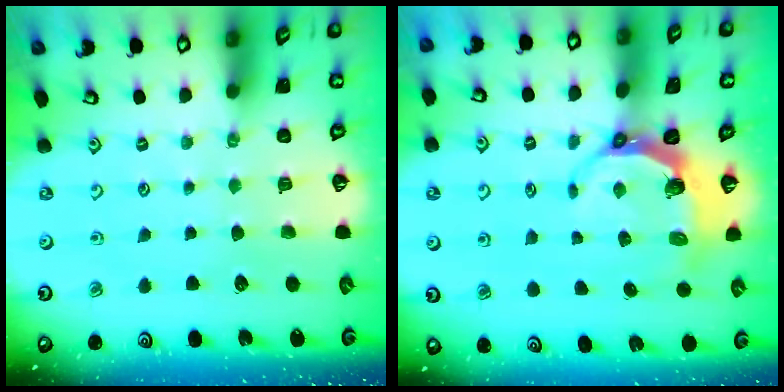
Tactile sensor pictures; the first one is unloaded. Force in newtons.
{"total": 6.5, "press": 5.1, "slide": 4.1}